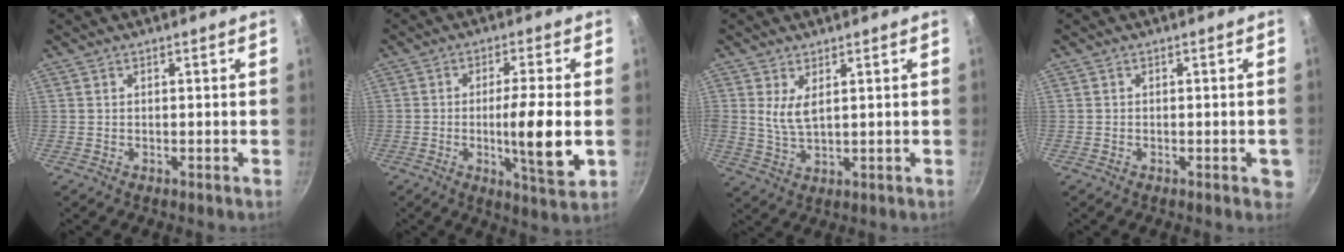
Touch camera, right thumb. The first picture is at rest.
{"total": 10.9, "force": [-1.5, 1.8, 10.6], "torque": [-0.172, -0.003, -0.023]}
{"total": 4.6, "force": [1.6, 2.1, 3.8], "torque": [-0.070, -0.018, 0.037]}
{"total": 2.4, "force": [-0.9, 1.1, 1.9], "torque": [-0.016, 0.001, -0.013]}